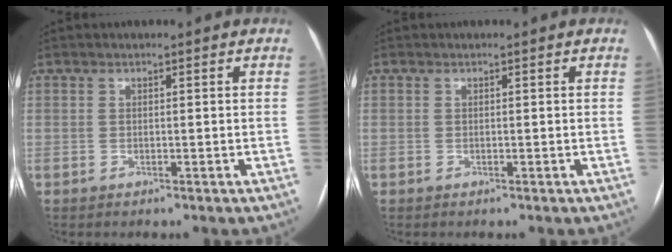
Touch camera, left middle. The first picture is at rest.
{"total": 0.0}